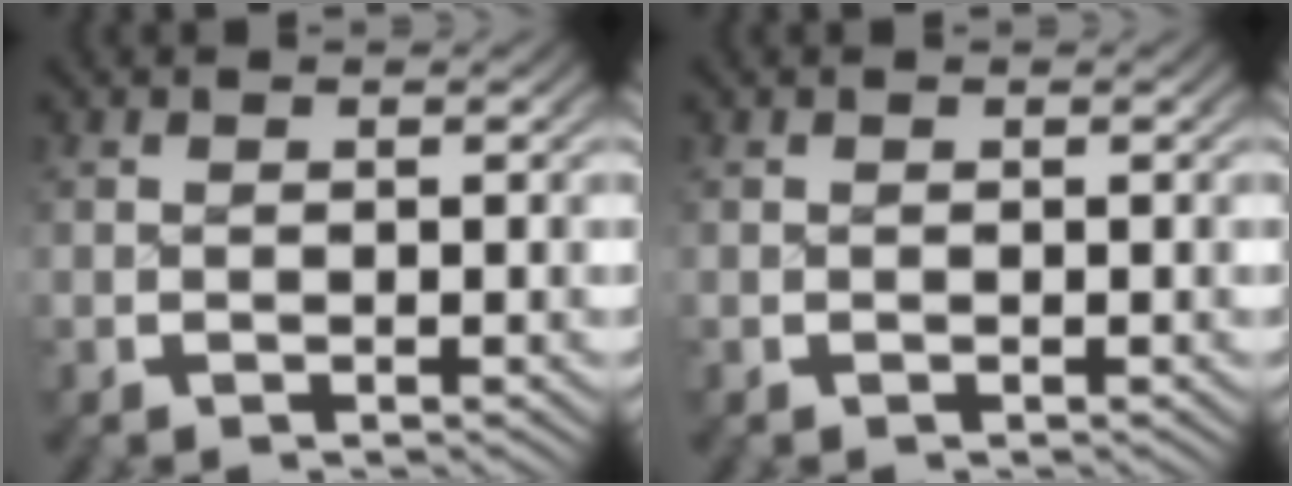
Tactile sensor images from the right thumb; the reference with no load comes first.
{"total": 0.0}